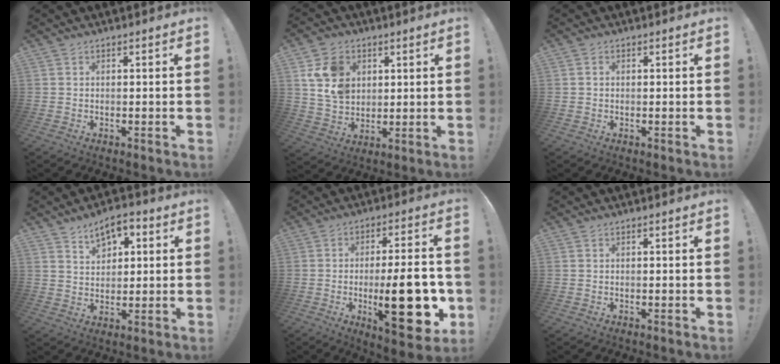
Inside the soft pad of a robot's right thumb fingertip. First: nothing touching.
{"total": 12.4, "force": [4.4, 10.0, 5.9], "torque": [-0.103, -0.010, 0.088]}
{"total": 0.7, "force": [0.0, 0.7, 0.2], "torque": [-0.005, 0.004, -0.001]}
{"total": 7.5, "force": [4.4, 4.8, 3.7], "torque": [-0.049, -0.018, 0.078]}
{"total": 22.6, "force": [-4.5, 7.5, 20.9], "torque": [-0.297, 0.004, -0.059]}
{"total": 0.0}